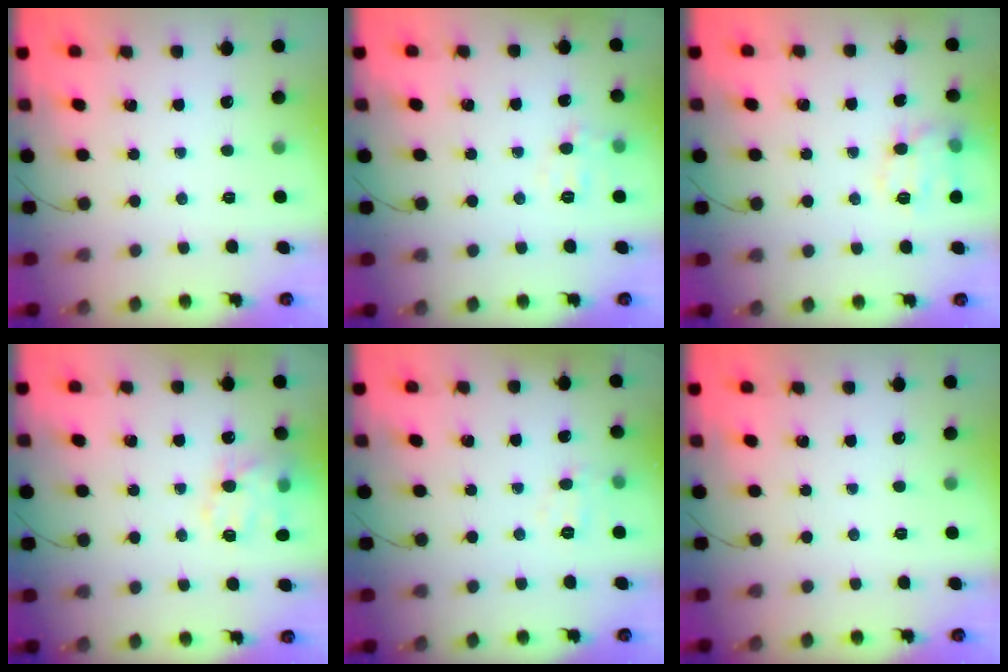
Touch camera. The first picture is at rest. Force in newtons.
{"total": 5.4, "press": 5.2, "slide": 1.3}
{"total": 11.1, "press": 11.1, "slide": 0.3}
{"total": 15.1, "press": 14.9, "slide": 2.4}
{"total": 5.8, "press": 5.6, "slide": 1.2}
{"total": 0.0}